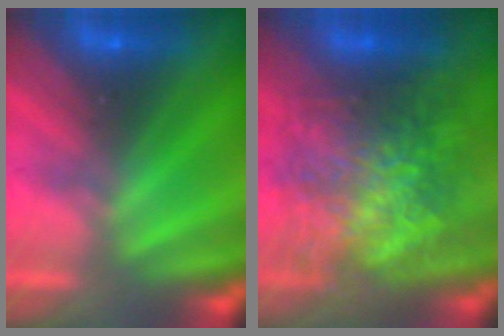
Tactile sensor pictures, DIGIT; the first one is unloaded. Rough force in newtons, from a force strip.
{"total": 9.3}